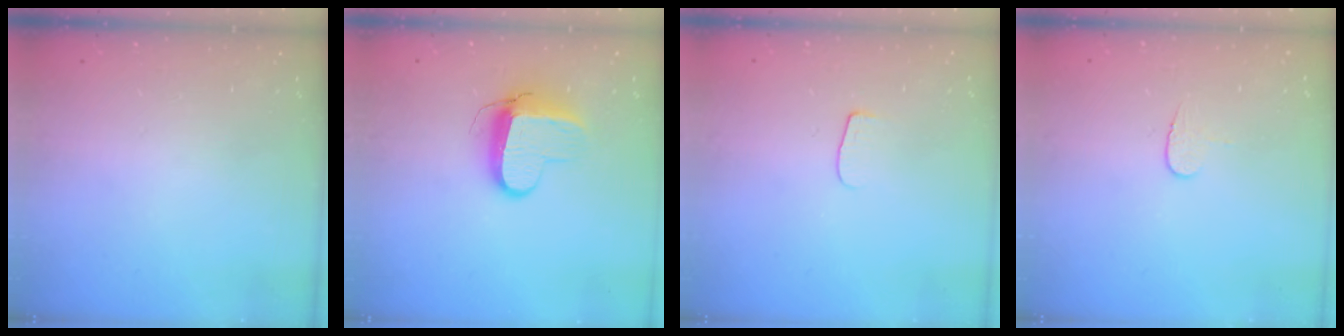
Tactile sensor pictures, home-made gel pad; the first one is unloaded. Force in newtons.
{"total": 8.9, "press": 8.8, "slide": 1.0}
{"total": 4.5, "press": 4.4, "slide": 0.6}
{"total": 3.8, "press": 3.8, "slide": 0.4}